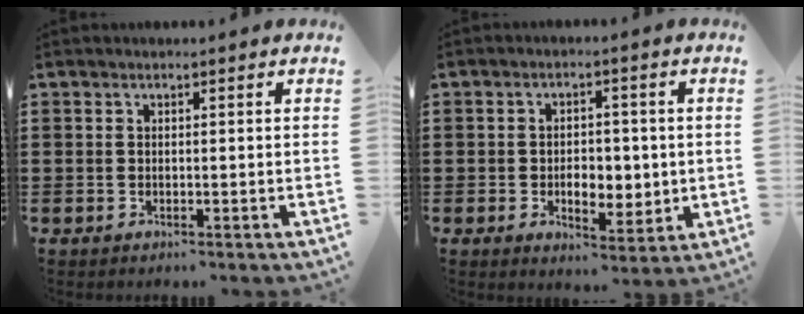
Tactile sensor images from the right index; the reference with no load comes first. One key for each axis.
{"total": 5.5, "fx": -0.5, "fy": 3.6, "fz": 4.1, "tx": -0.067, "ty": 0.004, "tz": -0.014}